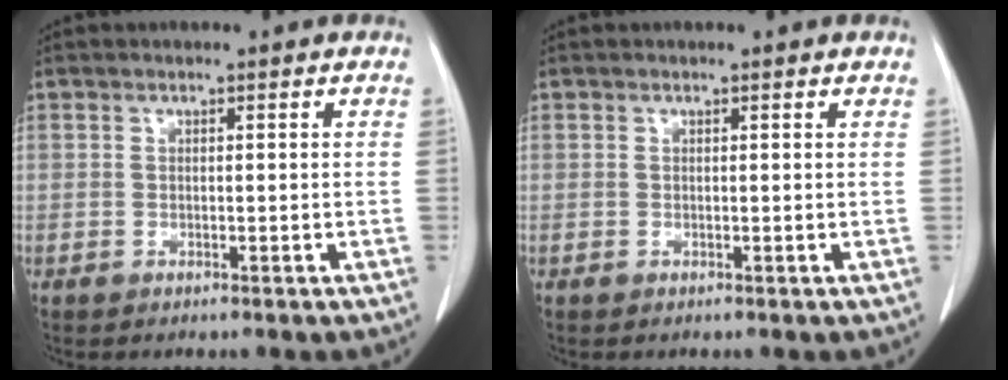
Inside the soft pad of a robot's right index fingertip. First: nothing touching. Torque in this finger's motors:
{"motor_torque": [0.01, -0.05, -0.03, -0.01]}